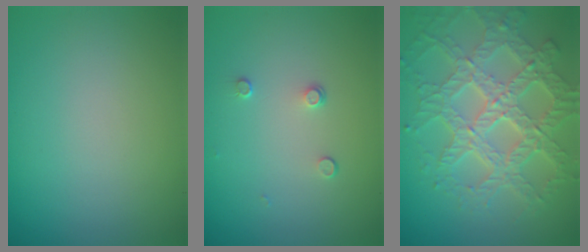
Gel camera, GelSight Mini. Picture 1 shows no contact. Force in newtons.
{"total": 0.9, "press": 0.6, "slide": 0.6}
{"total": 7.8, "press": 5.7, "slide": 5.4}